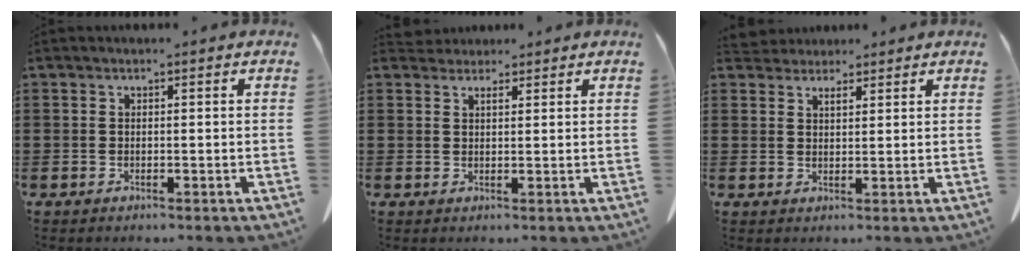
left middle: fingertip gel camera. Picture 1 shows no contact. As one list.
[{"total": 1.6, "force": [1.4, 0.7, 0.3], "torque": [-0.001, 0.001, 0.026]}, {"total": 2.3, "force": [2.1, 0.9, 0.3], "torque": [-0.005, 0.000, 0.037]}]